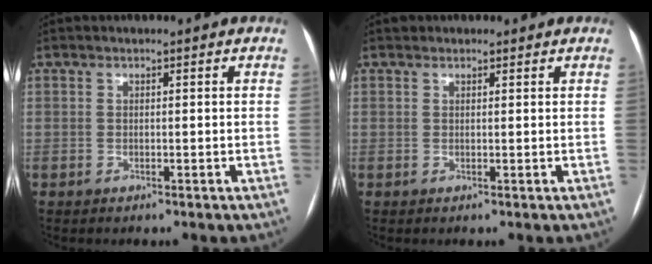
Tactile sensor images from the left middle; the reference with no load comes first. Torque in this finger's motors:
{"motor_torque": [0.00, 0.01, -0.05, -0.01]}